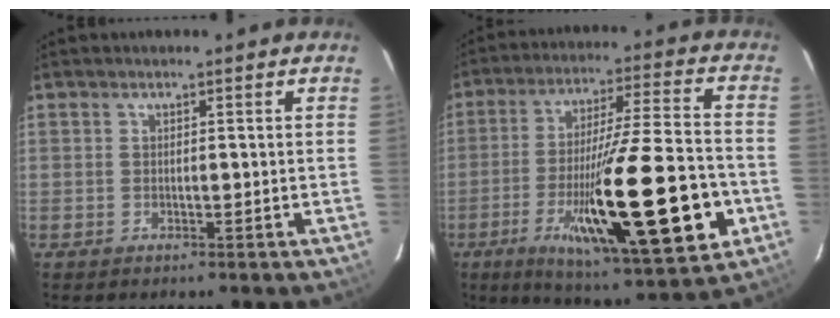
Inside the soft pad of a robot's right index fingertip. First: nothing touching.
{"total": 24.8, "force": [-7.5, 2.8, 23.5], "torque": [-0.377, -0.031, -0.113]}